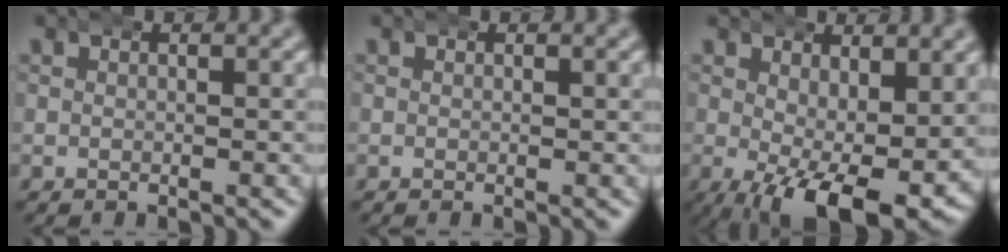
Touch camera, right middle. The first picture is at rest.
{"total": 0.0}
{"total": 8.1, "force": [-3.0, 2.9, 7.0], "torque": [-0.116, -0.048, -0.025]}